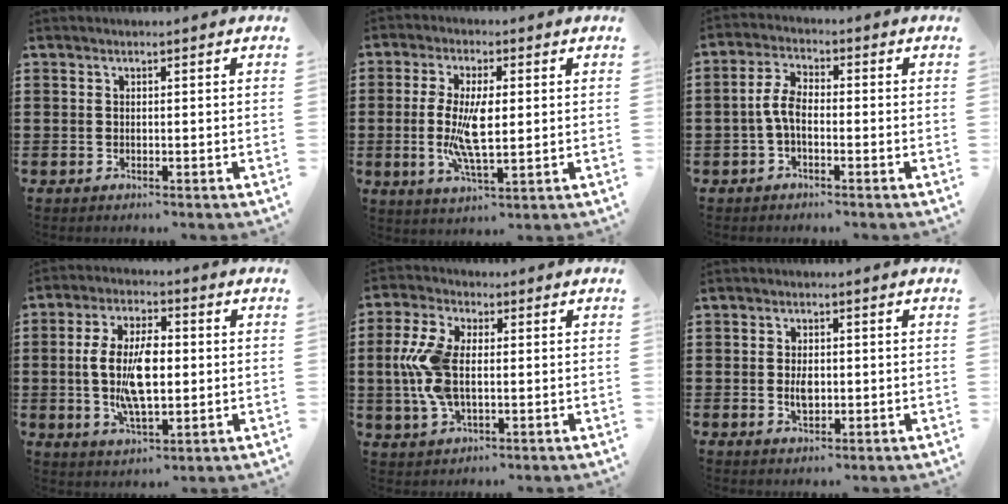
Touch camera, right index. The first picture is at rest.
{"total": 8.4, "force": [0.2, 2.8, 7.9], "torque": [-0.163, -0.003, 0.001]}
{"total": 4.5, "force": [-1.1, 2.2, 3.8], "torque": [-0.090, 0.001, -0.026]}
{"total": 10.2, "force": [-0.2, 4.6, 9.1], "torque": [-0.198, 0.002, -0.010]}
{"total": 8.9, "force": [0.2, 4.6, 7.7], "torque": [-0.193, -0.002, -0.007]}
{"total": 3.2, "force": [-0.1, 1.7, 2.6], "torque": [-0.043, 0.001, -0.004]}